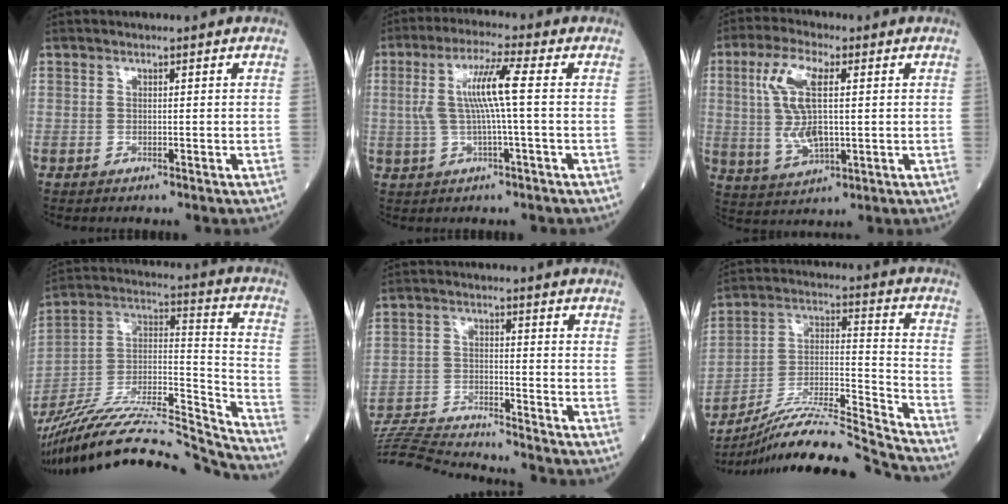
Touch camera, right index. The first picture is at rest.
{"total": 7.7, "force": [0.7, -0.1, 7.7], "torque": [-0.157, 0.014, 0.012]}
{"total": 9.8, "force": [1.6, 3.0, 9.2], "torque": [-0.201, 0.005, 0.034]}
{"total": 30.8, "force": [-28.3, 2.4, 11.8], "torque": [-0.194, -0.005, -0.449]}
{"total": 14.9, "force": [-14.5, 0.0, 3.8], "torque": [-0.071, -0.002, -0.237]}
{"total": 21.0, "force": [-19.7, -2.1, 7.0], "torque": [-0.142, -0.006, -0.336]}